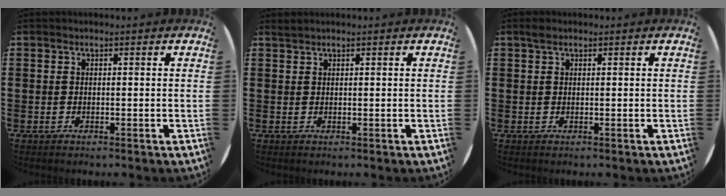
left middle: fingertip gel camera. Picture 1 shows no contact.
{"total": 0.5, "force": [0.5, -0.1, 0.0], "torque": [-0.001, 0.000, 0.011]}
{"total": 1.3, "force": [1.0, 0.6, 0.6], "torque": [-0.015, 0.005, 0.018]}